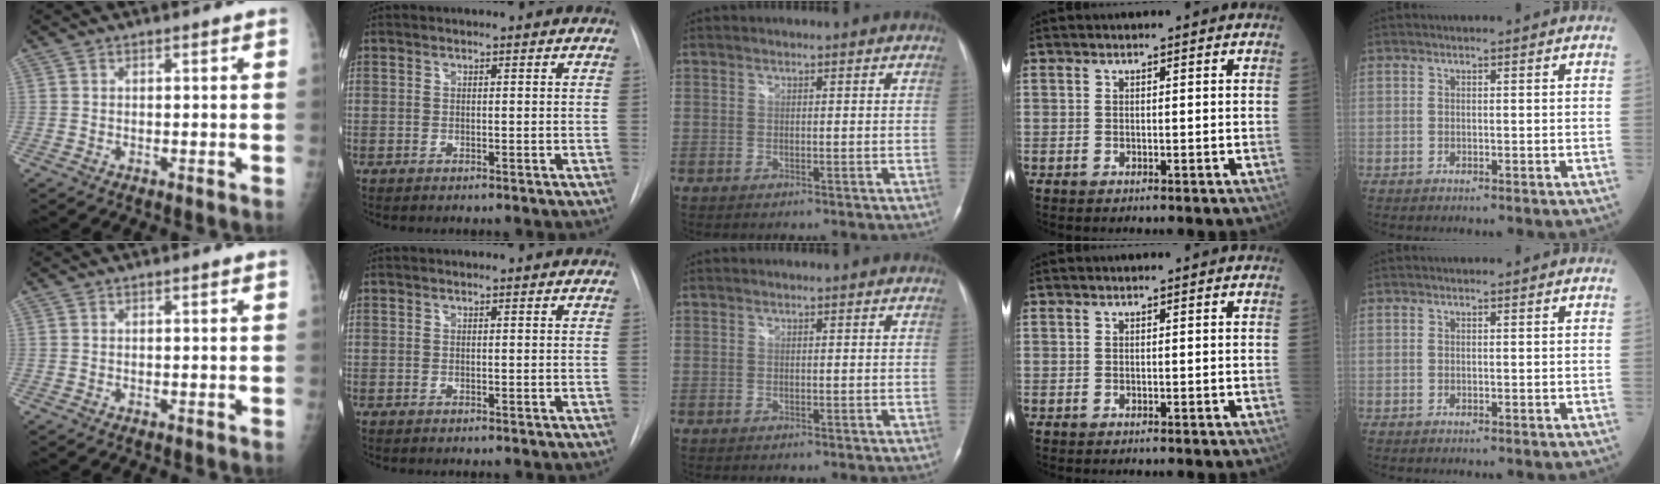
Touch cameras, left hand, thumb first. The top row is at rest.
{}